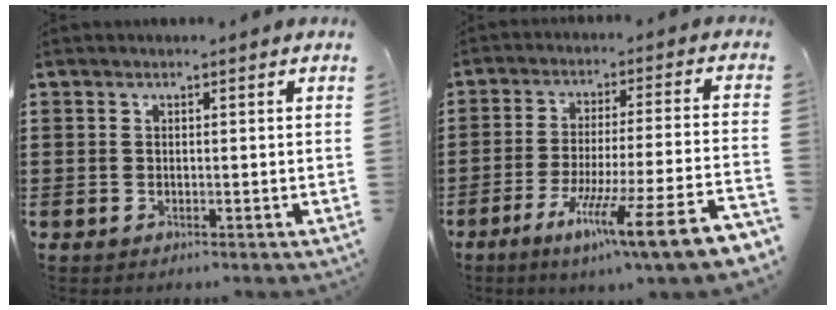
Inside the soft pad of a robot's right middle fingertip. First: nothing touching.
{"total": 11.8, "force": [-8.0, -0.2, 8.7], "torque": [-0.146, -0.004, -0.148]}